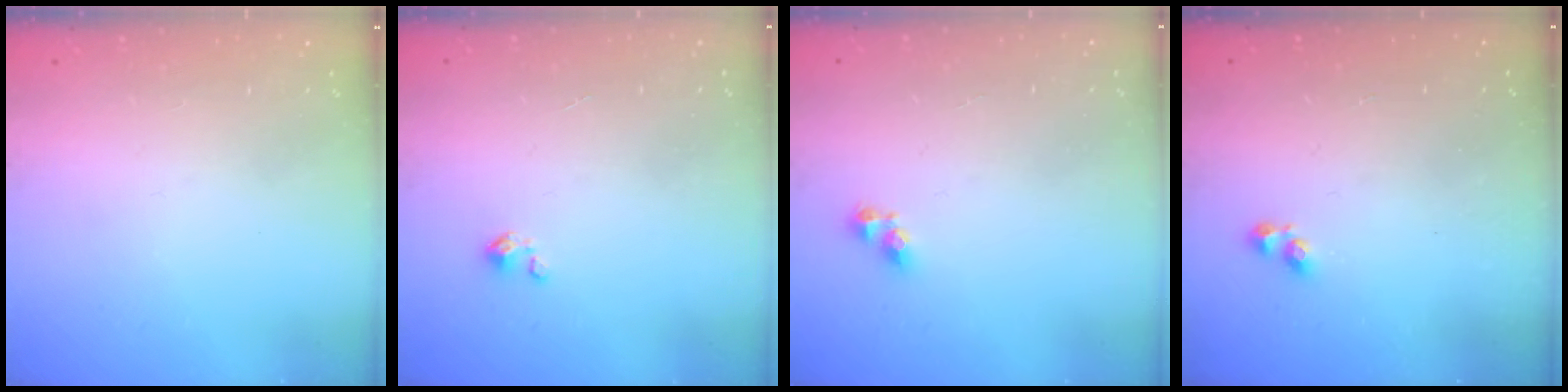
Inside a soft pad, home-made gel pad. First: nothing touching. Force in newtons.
{"total": 0.0}
{"total": 5.0, "press": 4.9, "slide": 0.6}
{"total": 1.9, "press": 1.9, "slide": 0.3}